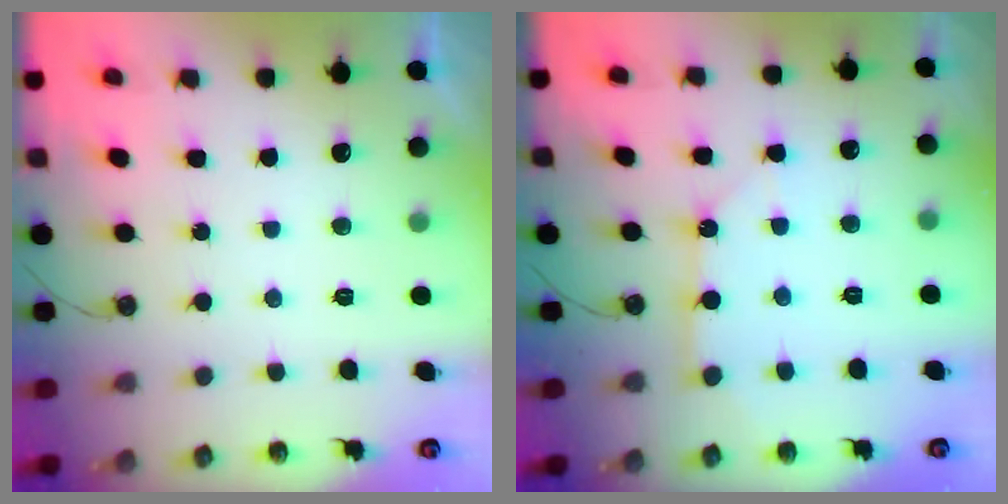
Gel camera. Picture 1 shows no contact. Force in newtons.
{"total": 5.1, "press": 5.1, "slide": 0.2}